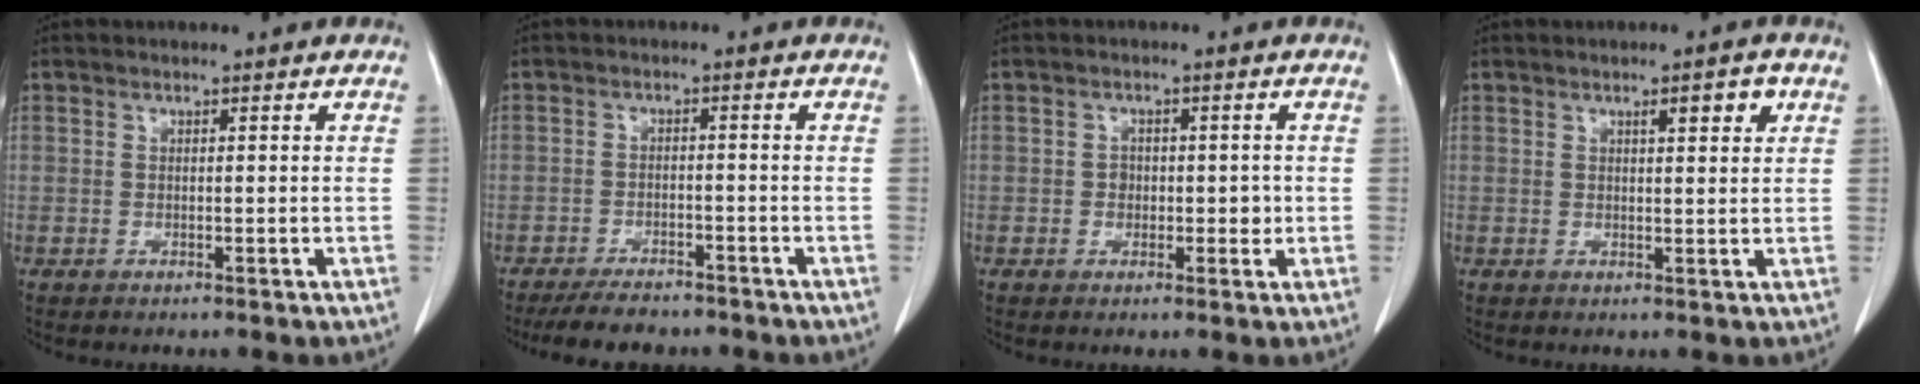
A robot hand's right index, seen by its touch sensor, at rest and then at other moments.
{"total": 6.2, "force": [-5.3, 1.6, 2.7], "torque": [-0.042, -0.011, -0.087]}
{"total": 2.8, "force": [-0.2, 2.2, 1.8], "torque": [-0.019, 0.005, -0.002]}
{"total": 3.2, "force": [1.5, 0.6, 2.7], "torque": [-0.041, 0.000, 0.021]}